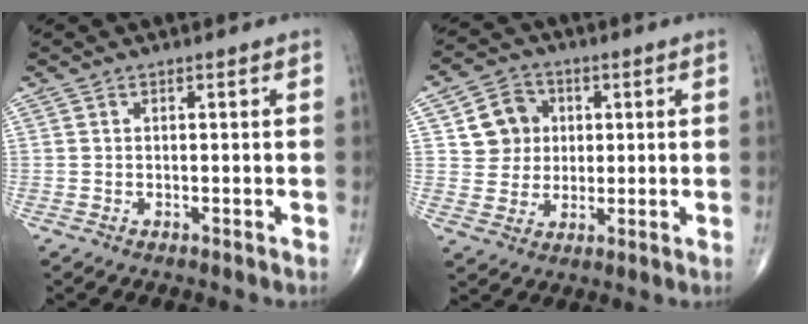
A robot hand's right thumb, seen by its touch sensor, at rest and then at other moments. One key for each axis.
{"total": 8.3, "fx": 1.9, "fy": 7.6, "fz": 2.9, "tx": -0.014, "ty": -0.002, "tz": 0.033}